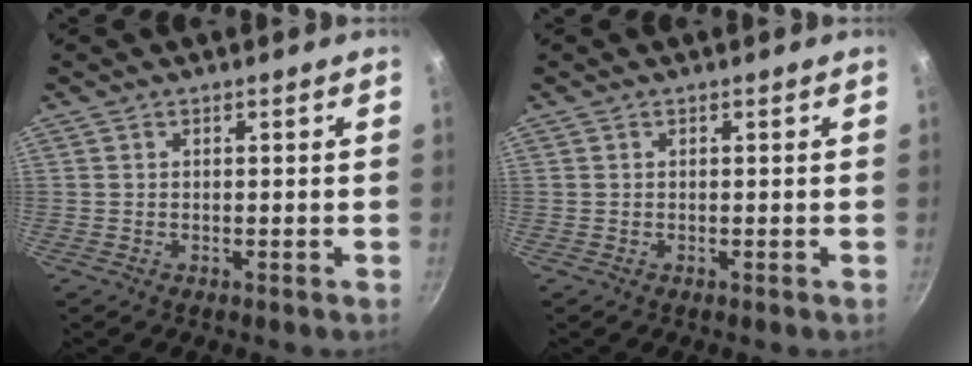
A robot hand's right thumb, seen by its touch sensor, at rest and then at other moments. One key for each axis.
{"total": 0.0}